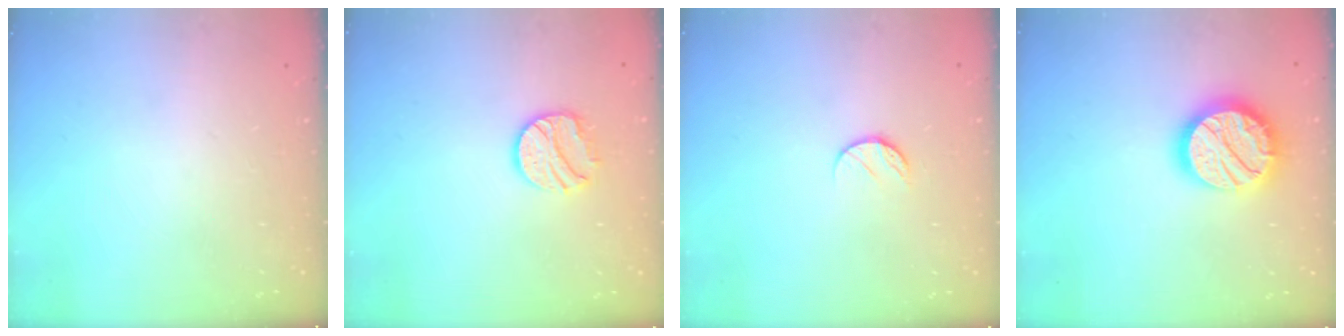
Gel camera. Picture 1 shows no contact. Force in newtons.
{"total": 11.1, "press": 11.0, "slide": 0.9}
{"total": 7.0, "press": 6.9, "slide": 0.6}
{"total": 18.2, "press": 18.1, "slide": 1.2}